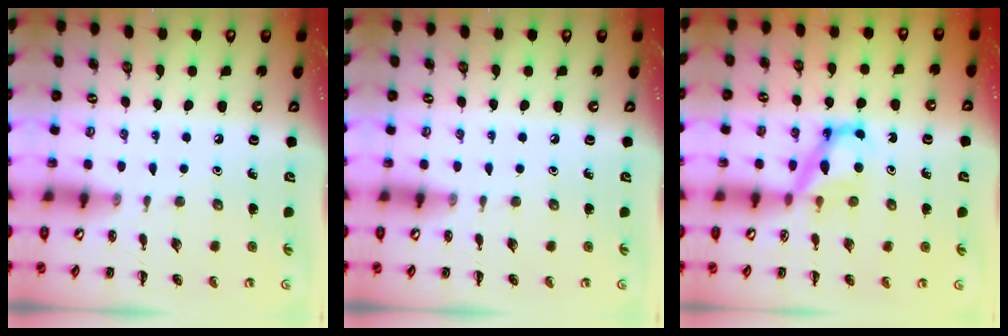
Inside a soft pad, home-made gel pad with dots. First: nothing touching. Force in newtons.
{"total": 0.0}
{"total": 6.3, "press": 6.3, "slide": 0.5}